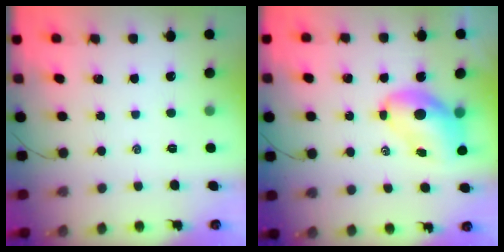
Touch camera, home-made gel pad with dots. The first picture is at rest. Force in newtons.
{"total": 7.6, "press": 7.5, "slide": 1.3}